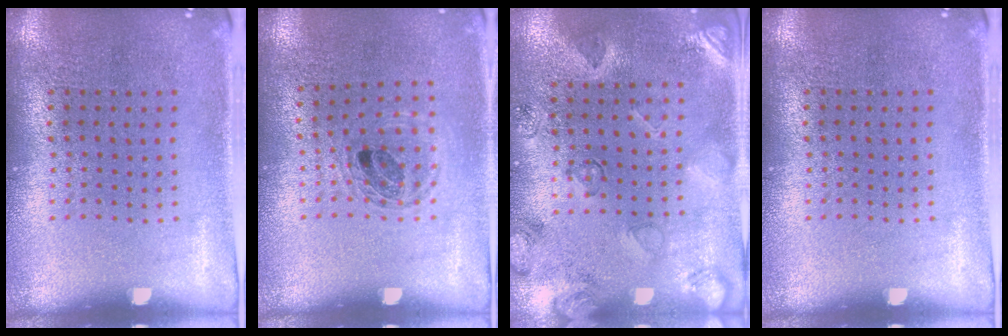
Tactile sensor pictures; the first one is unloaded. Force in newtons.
{"total": 0.9, "press": 0.9, "slide": 0.2}
{"total": 2.5, "press": 1.9, "slide": 1.6}
{"total": 0.0}